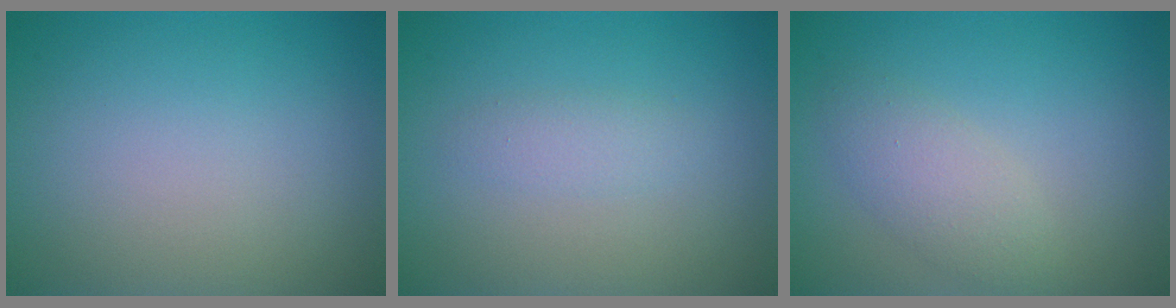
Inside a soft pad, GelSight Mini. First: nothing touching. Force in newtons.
{"total": 1.5, "press": 1.5, "slide": 0.1}
{"total": 2.6, "press": 2.6, "slide": 0.2}